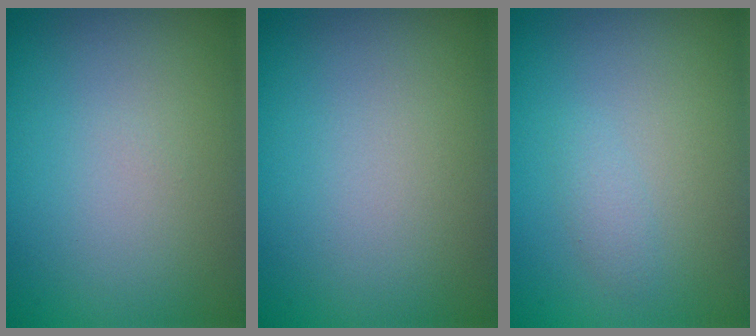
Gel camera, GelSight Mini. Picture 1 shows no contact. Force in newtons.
{"total": 0.0}
{"total": 0.8, "press": 0.8, "slide": 0.1}